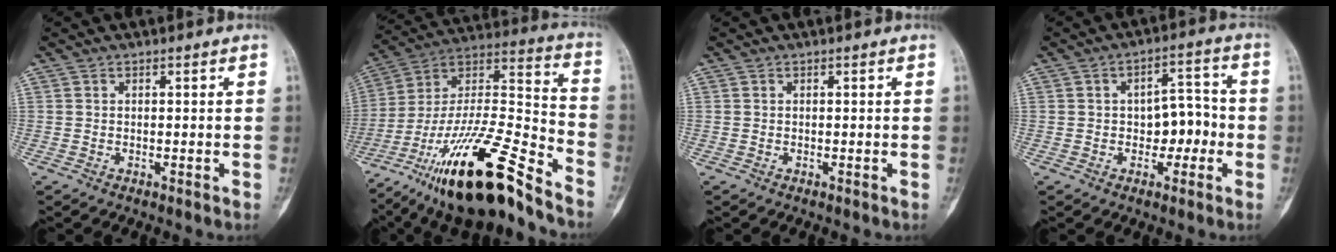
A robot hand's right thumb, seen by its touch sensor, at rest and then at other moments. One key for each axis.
{"total": 26.9, "fx": -18.3, "fy": 5.9, "fz": 18.9, "tx": -0.343, "ty": 0.068, "tz": -0.318}
{"total": 0.0}
{"total": 7.3, "fx": -1.3, "fy": 4.8, "fz": 5.3, "tx": -0.044, "ty": 0.032, "tz": -0.023}